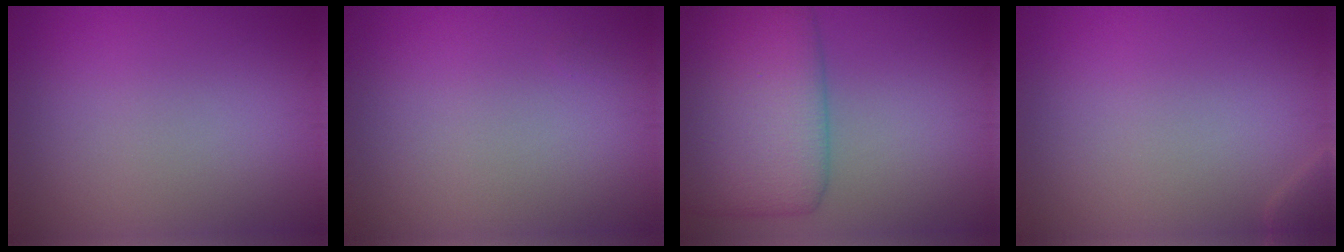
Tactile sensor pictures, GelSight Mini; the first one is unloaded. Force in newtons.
{"total": 0.0}
{"total": 9.2, "press": 9.2, "slide": 0.1}
{"total": 1.1, "press": 1.1, "slide": 0.1}